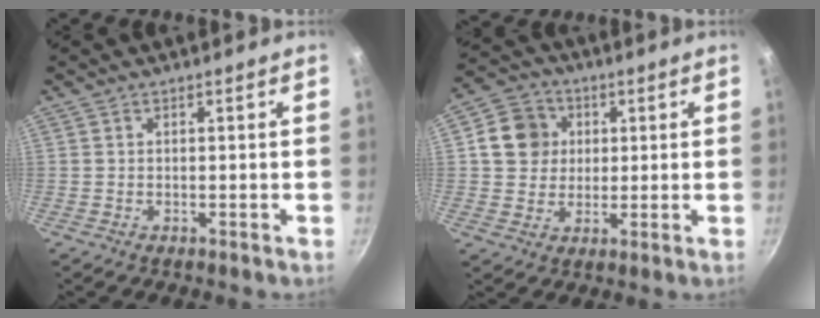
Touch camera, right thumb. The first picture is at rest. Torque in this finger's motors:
{"motor_torque": [0.47, 1.99, 0.35, -0.22, 0.09]}